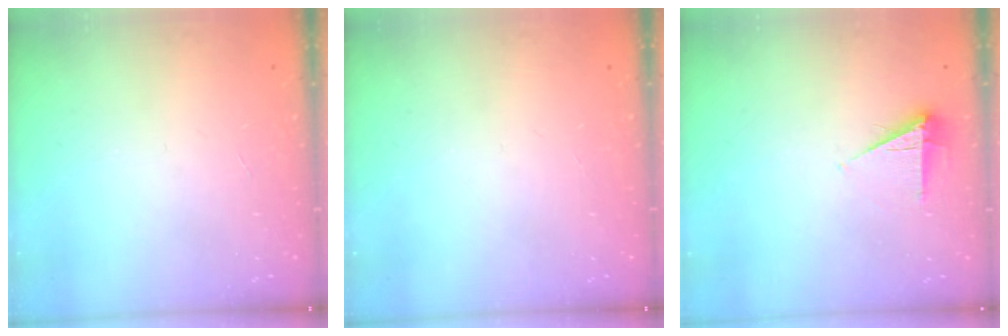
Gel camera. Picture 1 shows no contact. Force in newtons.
{"total": 0.0}
{"total": 4.9, "press": 4.9, "slide": 0.7}